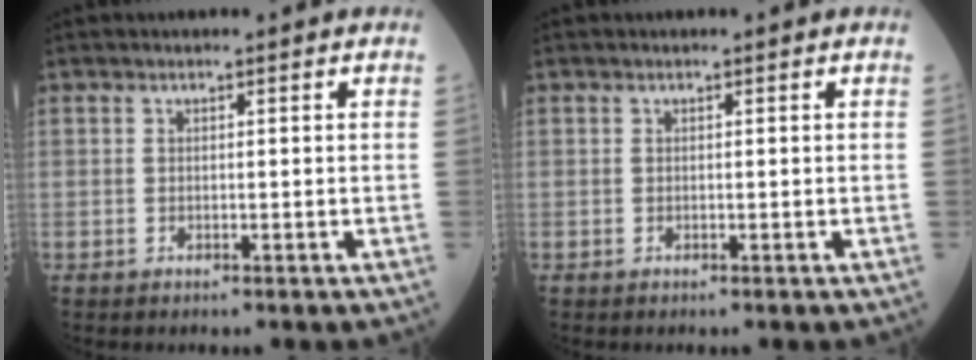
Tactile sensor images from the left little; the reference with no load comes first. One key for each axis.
{"total": 0.0}